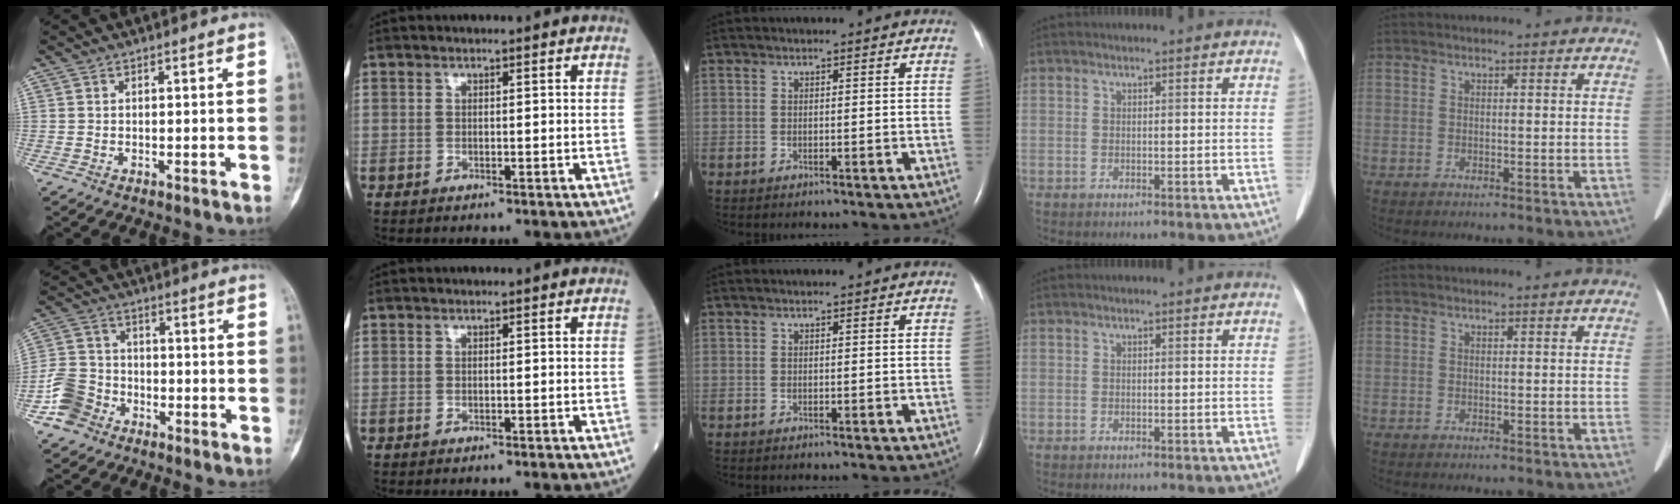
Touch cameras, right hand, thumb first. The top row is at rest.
{"thumb": {"total": 8.0, "force": [-4.4, 6.1, 2.7], "torque": [-0.039, 0.028, -0.093]}}